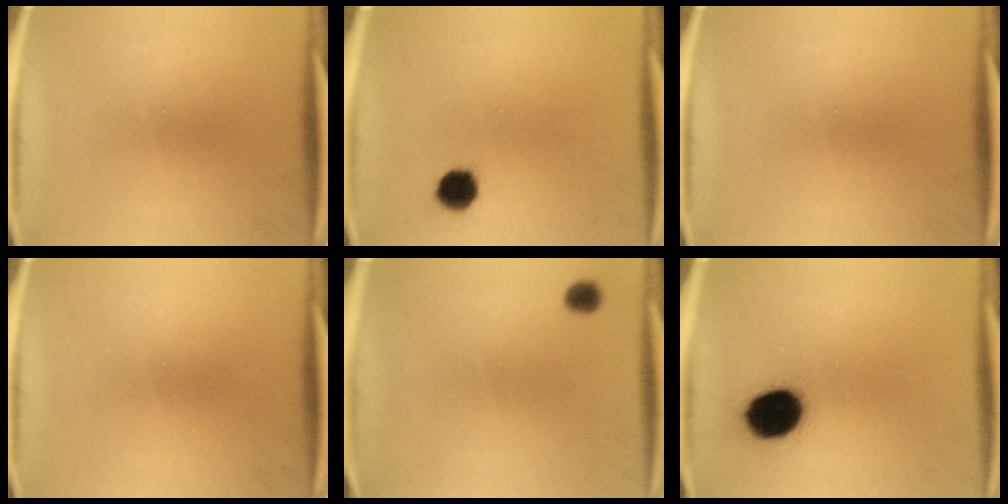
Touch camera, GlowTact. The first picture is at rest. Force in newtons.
{"total": 5.0}
{"total": 0.0}
{"total": 0.0}
{"total": 2.3}
{"total": 13.1}